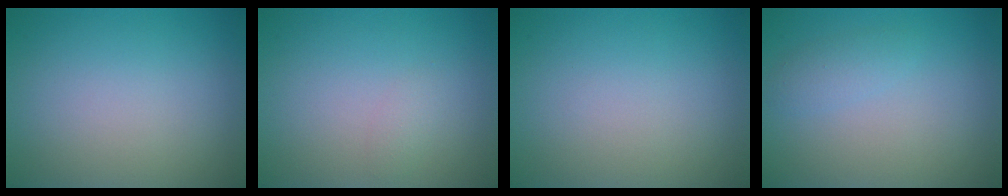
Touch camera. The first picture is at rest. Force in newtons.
{"total": 0.8, "press": 0.8, "slide": 0.0}
{"total": 0.0}
{"total": 1.3, "press": 1.3, "slide": 0.0}